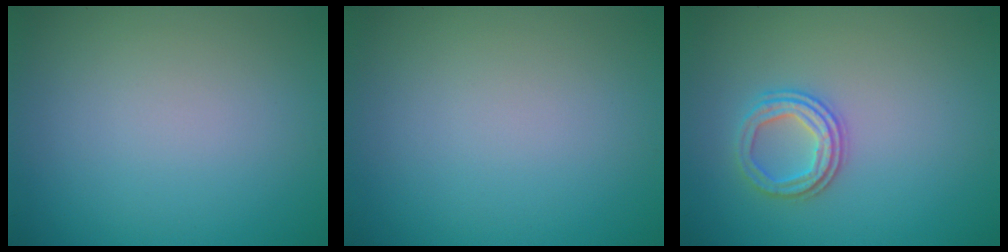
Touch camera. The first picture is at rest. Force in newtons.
{"total": 0.0}
{"total": 2.5, "press": 2.4, "slide": 0.9}